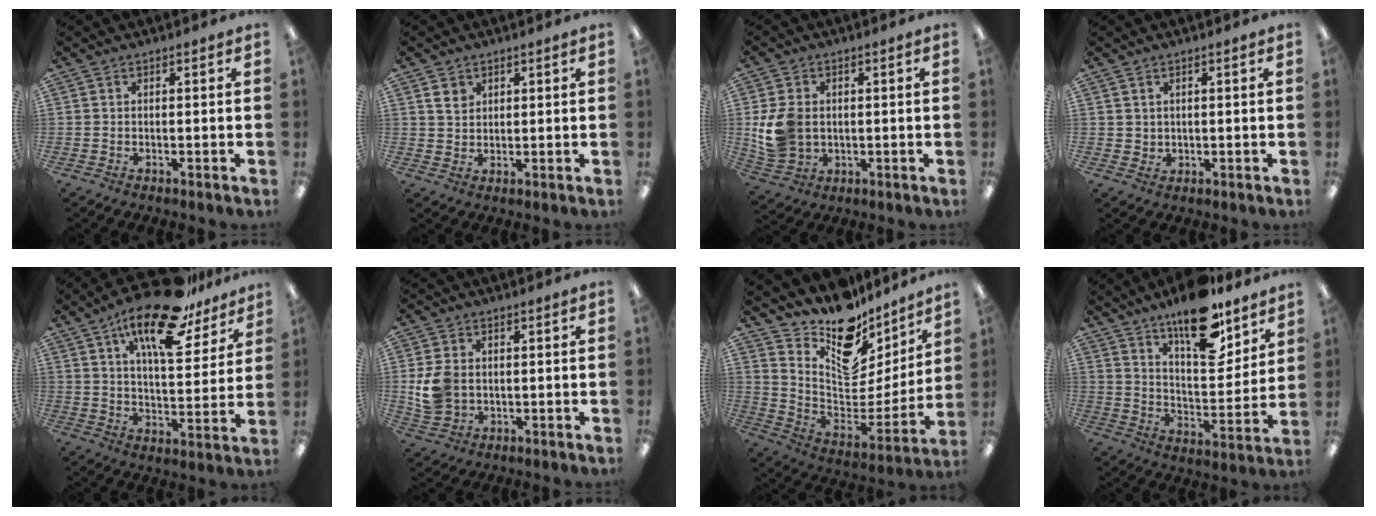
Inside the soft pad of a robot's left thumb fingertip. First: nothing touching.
{"total": 3.8, "force": [2.2, 2.9, 1.4], "torque": [-0.019, -0.002, 0.037]}
{"total": 9.7, "force": [0.5, 7.7, 5.9], "torque": [-0.126, 0.011, 0.011]}
{"total": 2.0, "force": [1.3, 1.5, 0.1], "torque": [-0.005, 0.001, 0.025]}
{"total": 19.8, "force": [13.3, 7.2, 12.8], "torque": [-0.200, -0.072, 0.217]}
{"total": 7.8, "force": [0.4, 6.2, 4.9], "torque": [-0.108, 0.008, 0.008]}
{"total": 15.6, "force": [12.7, 7.3, 5.3], "torque": [-0.078, -0.125, 0.222]}
{"total": 18.2, "force": [13.6, 6.8, 9.9], "torque": [-0.142, -0.091, 0.229]}